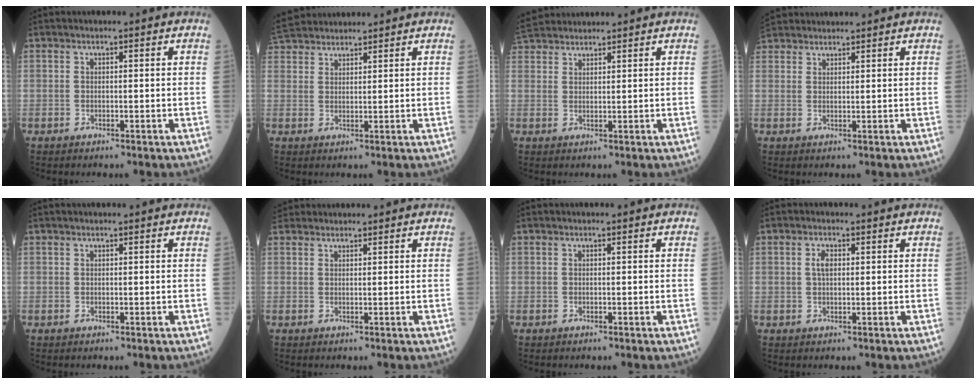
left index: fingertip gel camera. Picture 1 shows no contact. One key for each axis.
{"total": 7.3, "fx": 6.8, "fy": 1.5, "fz": 2.0, "tx": -0.045, "ty": 0.038, "tz": 0.129}
{"total": 5.9, "fx": 5.6, "fy": 1.1, "fz": 1.4, "tx": -0.035, "ty": 0.034, "tz": 0.107}
{"total": 5.9, "fx": 5.5, "fy": 1.7, "fz": 1.1, "tx": -0.026, "ty": 0.036, "tz": 0.103}
{"total": 0.0}
{"total": 2.5, "fx": 2.4, "fy": 0.6, "fz": 0.2, "tx": -0.009, "ty": 0.029, "tz": 0.044}
{"total": 0.0}
{"total": 1.8, "fx": 0.3, "fy": 0.8, "fz": 1.6, "tx": -0.035, "ty": 0.006, "tz": 0.006}